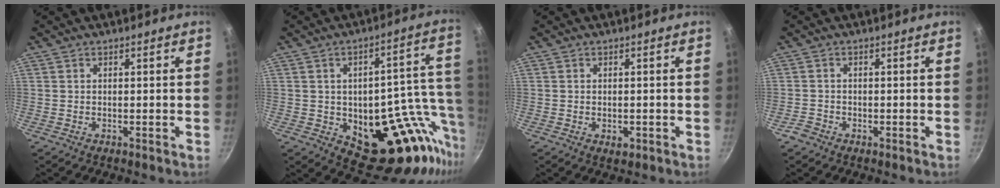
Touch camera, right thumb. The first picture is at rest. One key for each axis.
{"total": 20.1, "fx": -5.3, "fy": 11.1, "fz": 15.8, "tx": -0.143, "ty": 0.010, "tz": -0.064}
{"total": 2.1, "fx": -0.7, "fy": 1.3, "fz": 1.5, "tx": -0.022, "ty": -0.002, "tz": -0.010}
{"total": 1.8, "fx": -1.3, "fy": 1.2, "fz": 0.3, "tx": -0.005, "ty": 0.012, "tz": -0.023}